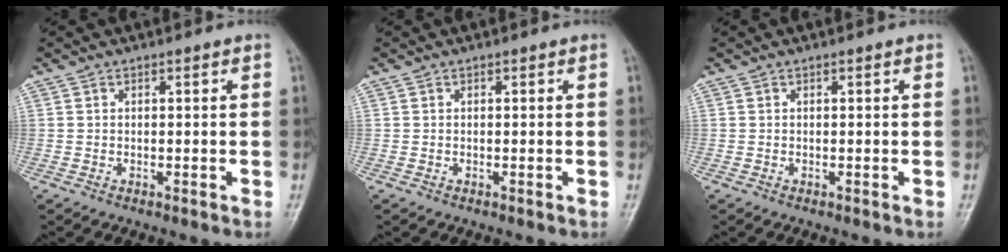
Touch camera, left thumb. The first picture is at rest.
{"total": 0.0}
{"total": 0.0}